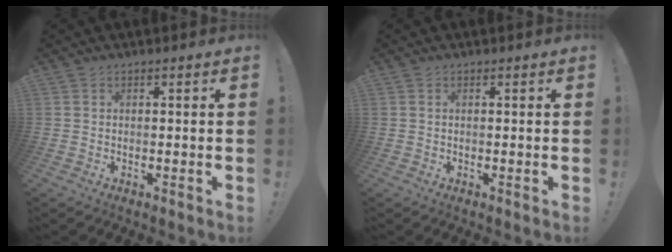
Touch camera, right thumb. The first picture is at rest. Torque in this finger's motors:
{"motor_torque": [-0.14, 0.00, 0.17, 0.00, 0.03]}